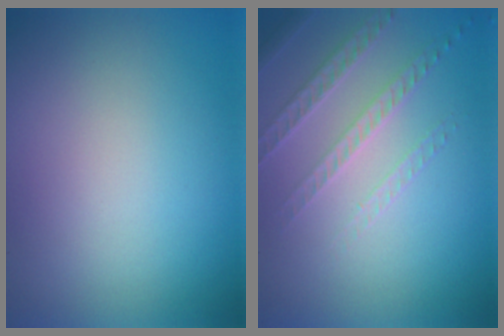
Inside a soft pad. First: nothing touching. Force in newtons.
{"total": 1.9, "press": 1.7, "slide": 0.8}